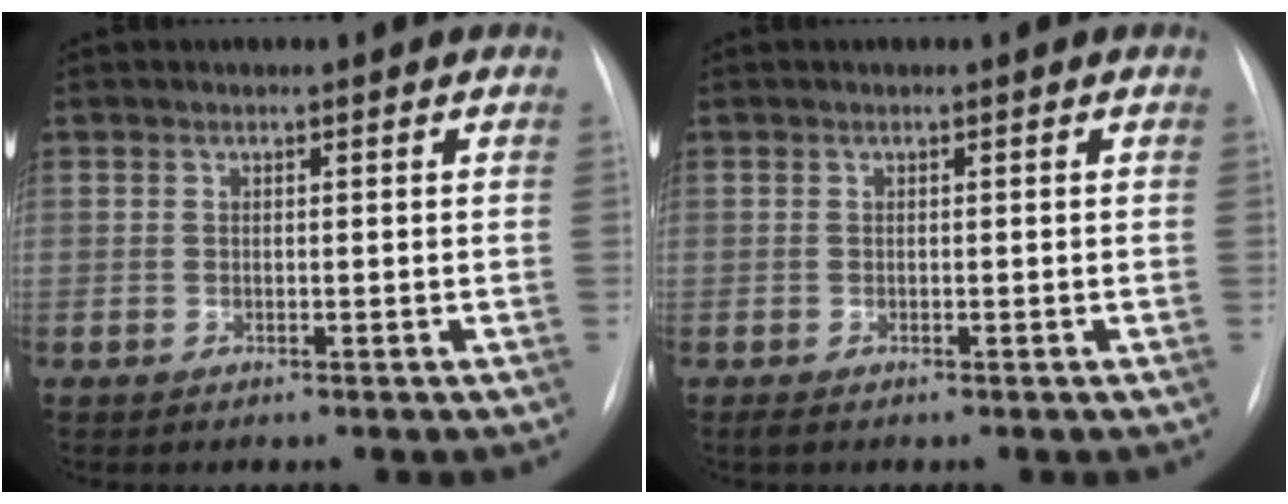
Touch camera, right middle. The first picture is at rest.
{"total": 0.7, "force": [-0.5, 0.2, 0.4], "torque": [-0.009, -0.002, -0.008]}